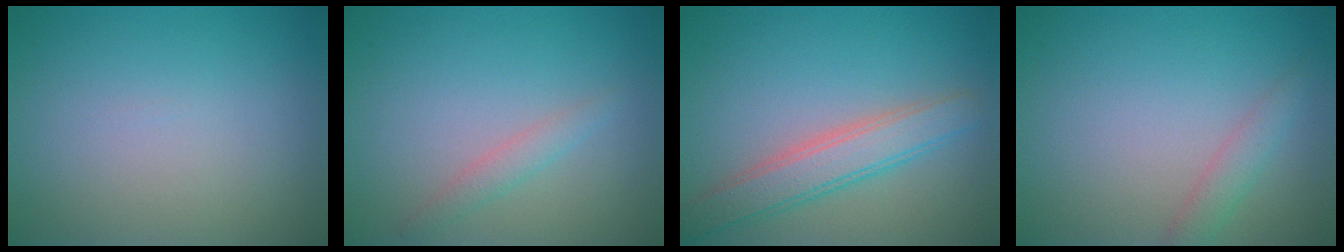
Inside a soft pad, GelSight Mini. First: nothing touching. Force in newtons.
{"total": 1.3, "press": 1.3, "slide": 0.1}
{"total": 4.0, "press": 4.0, "slide": 0.4}
{"total": 1.7, "press": 1.7, "slide": 0.0}